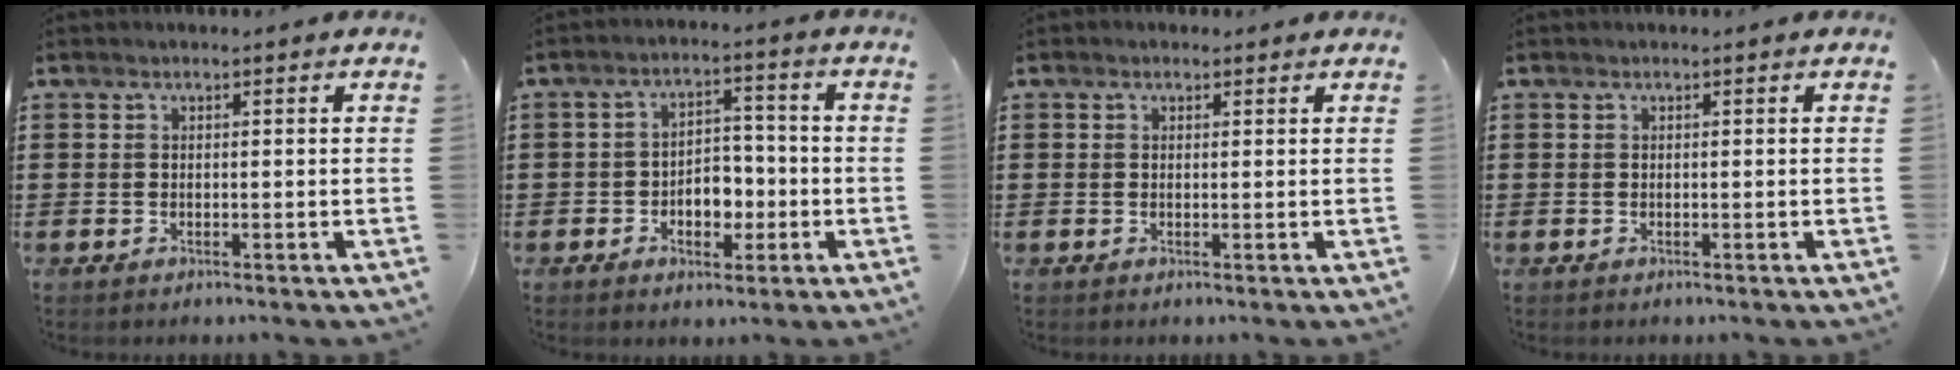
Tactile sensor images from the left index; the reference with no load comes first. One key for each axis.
{"total": 5.0, "fx": -1.7, "fy": 3.4, "fz": 3.2, "tx": -0.054, "ty": 0.007, "tz": -0.036}
{"total": 0.6, "fx": 0.3, "fy": 0.5, "fz": 0.3, "tx": -0.006, "ty": 0.005, "tz": 0.005}
{"total": 0.0}